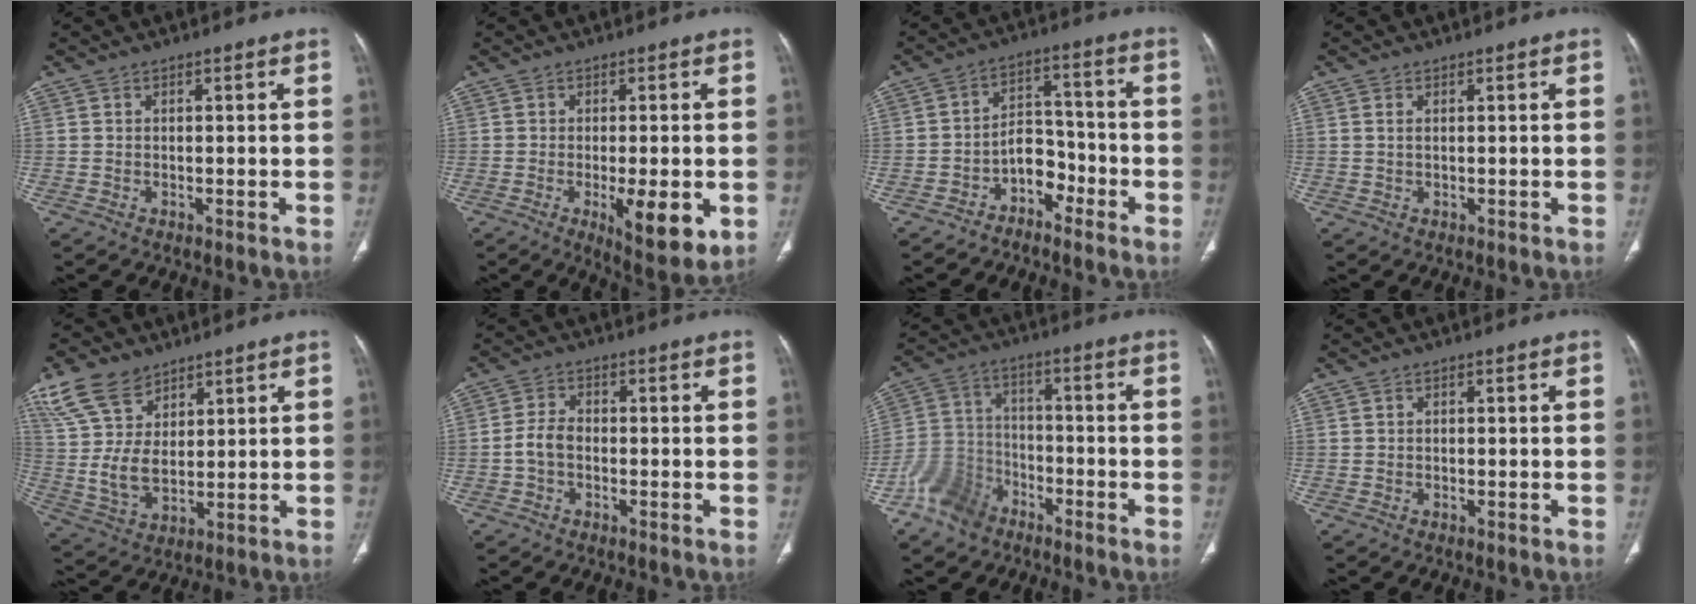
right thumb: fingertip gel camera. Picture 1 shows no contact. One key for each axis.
{"total": 10.1, "fx": -2.7, "fy": 3.2, "fz": 9.2, "tx": -0.122, "ty": -0.021, "tz": -0.033}
{"total": 6.4, "fx": -4.0, "fy": 4.3, "fz": 2.4, "tx": -0.010, "ty": 0.059, "tz": -0.073}
{"total": 0.8, "fx": 0.3, "fy": 0.3, "fz": 0.7, "tx": -0.019, "ty": 0.004, "tz": 0.008}
{"total": 12.8, "fx": 7.7, "fy": 7.4, "fz": 7.0, "tx": -0.121, "ty": -0.030, "tz": 0.166}
{"total": 3.7, "fx": -1.0, "fy": 2.4, "fz": 2.6, "tx": -0.052, "ty": 0.014, "tz": -0.024}
{"total": 10.1, "fx": -6.6, "fy": 6.9, "fz": 3.3, "tx": -0.056, "ty": 0.044, "tz": -0.132}
{"total": 0.0}